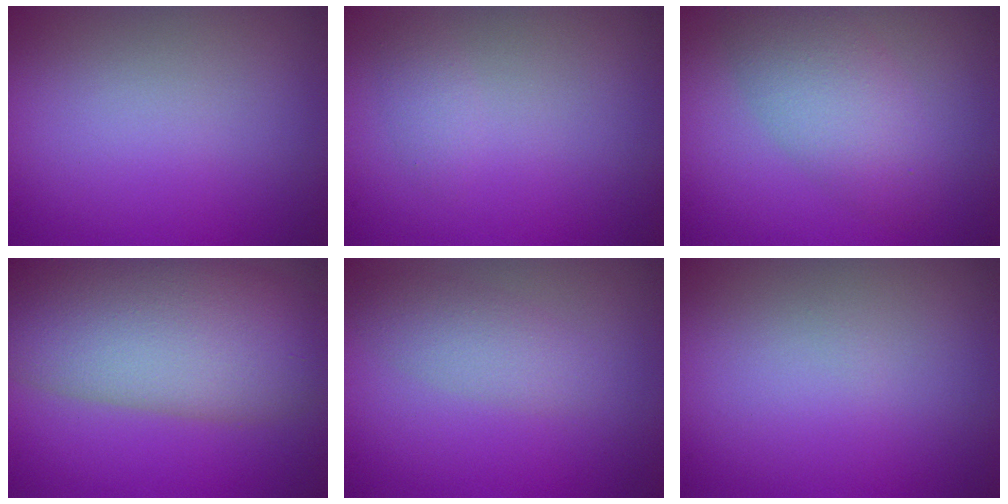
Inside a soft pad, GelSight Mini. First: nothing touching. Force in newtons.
{"total": 0.9, "press": 0.9, "slide": 0.0}
{"total": 4.6, "press": 4.6, "slide": 0.1}
{"total": 12.9, "press": 12.9, "slide": 0.8}
{"total": 2.4, "press": 2.4, "slide": 0.0}
{"total": 0.0}